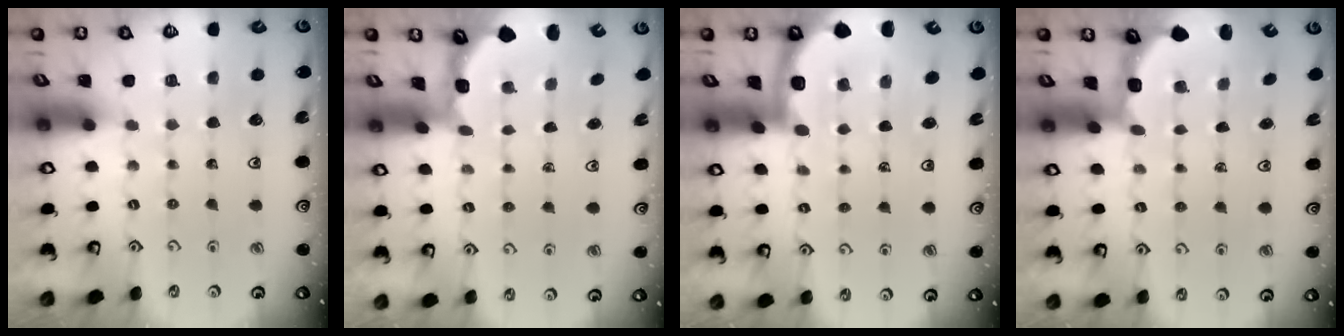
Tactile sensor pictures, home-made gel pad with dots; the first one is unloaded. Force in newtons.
{"total": 1.8, "press": 1.6, "slide": 0.8}
{"total": 4.8, "press": 4.7, "slide": 0.7}
{"total": 2.7, "press": 2.3, "slide": 1.4}